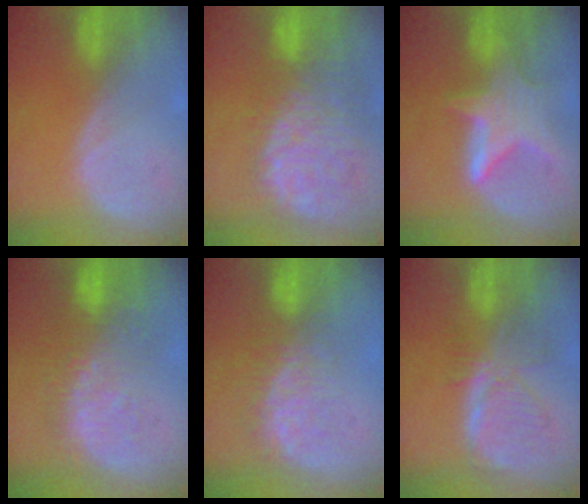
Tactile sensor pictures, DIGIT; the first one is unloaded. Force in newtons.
{"total": 13.8, "press": 11.6, "slide": 7.5}
{"total": 6.9, "press": 6.7, "slide": 1.7}
{"total": 10.9, "press": 9.6, "slide": 5.2}
{"total": 7.6, "press": 7.1, "slide": 2.8}
{"total": 7.5, "press": 6.8, "slide": 3.1}